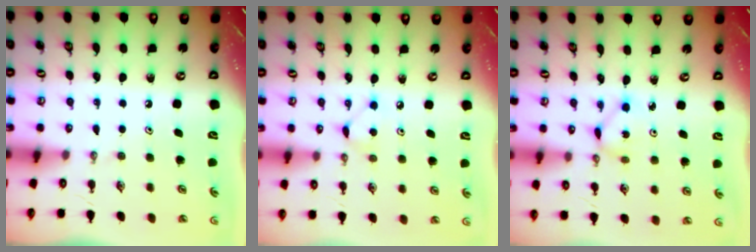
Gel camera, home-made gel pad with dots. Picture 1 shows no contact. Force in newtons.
{"total": 5.1, "press": 5.1, "slide": 0.4}
{"total": 2.6, "press": 2.6, "slide": 0.1}